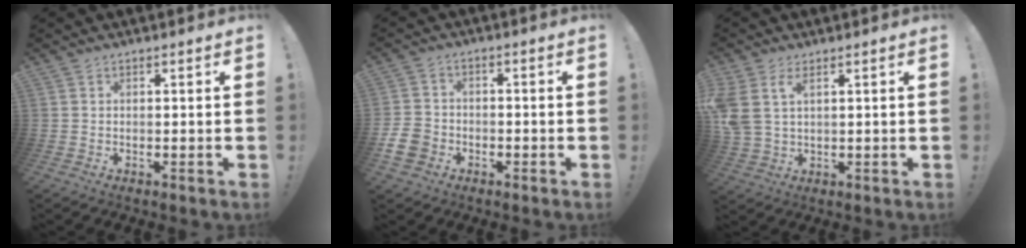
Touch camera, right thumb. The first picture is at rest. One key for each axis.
{"total": 7.6, "fx": -3.7, "fy": 5.9, "fz": 3.1, "tx": -0.074, "ty": 0.025, "tz": -0.067}
{"total": 6.9, "fx": 3.2, "fy": 4.0, "fz": 4.5, "tx": -0.092, "ty": -0.011, "tz": 0.062}